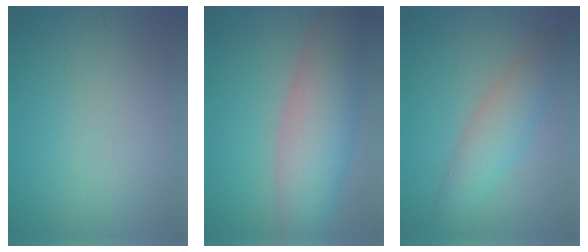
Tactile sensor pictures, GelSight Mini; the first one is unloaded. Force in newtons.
{"total": 8.0, "press": 8.0, "slide": 0.4}
{"total": 3.9, "press": 3.9, "slide": 0.1}